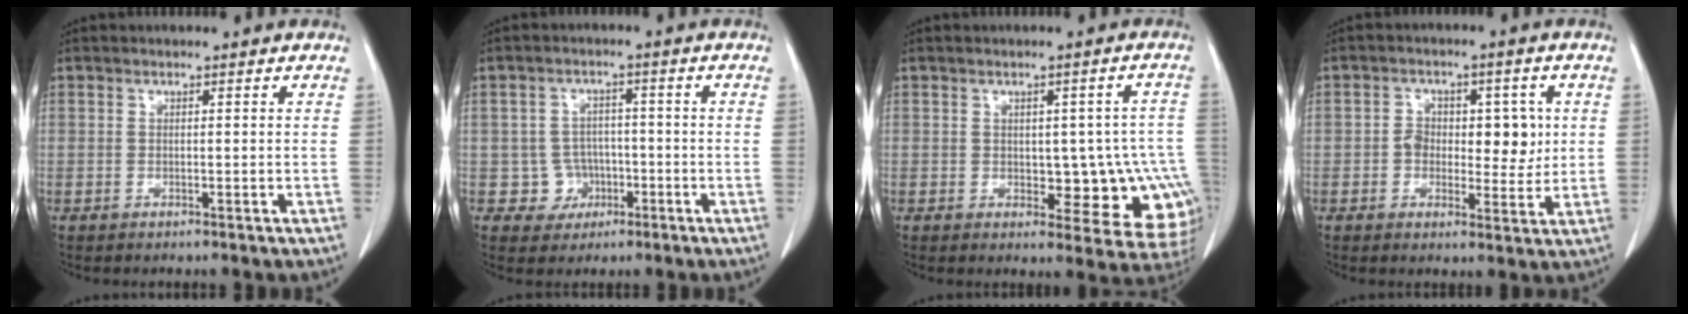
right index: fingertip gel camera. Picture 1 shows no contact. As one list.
[{"total": 4.5, "force": [-1.4, 4.3, 0.1], "torque": [0.006, 0.013, -0.015]}, {"total": 11.7, "force": [-2.4, 5.9, 9.8], "torque": [-0.077, 0.023, -0.018]}, {"total": 7.0, "force": [0.4, 4.7, 5.1], "torque": [-0.058, 0.019, 0.009]}]